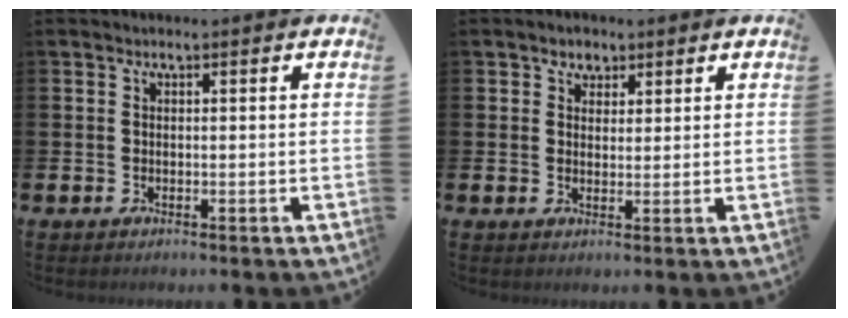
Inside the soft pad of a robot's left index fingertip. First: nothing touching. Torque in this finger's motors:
{"motor_torque": [0.17, -0.21, -0.04, 0.04]}